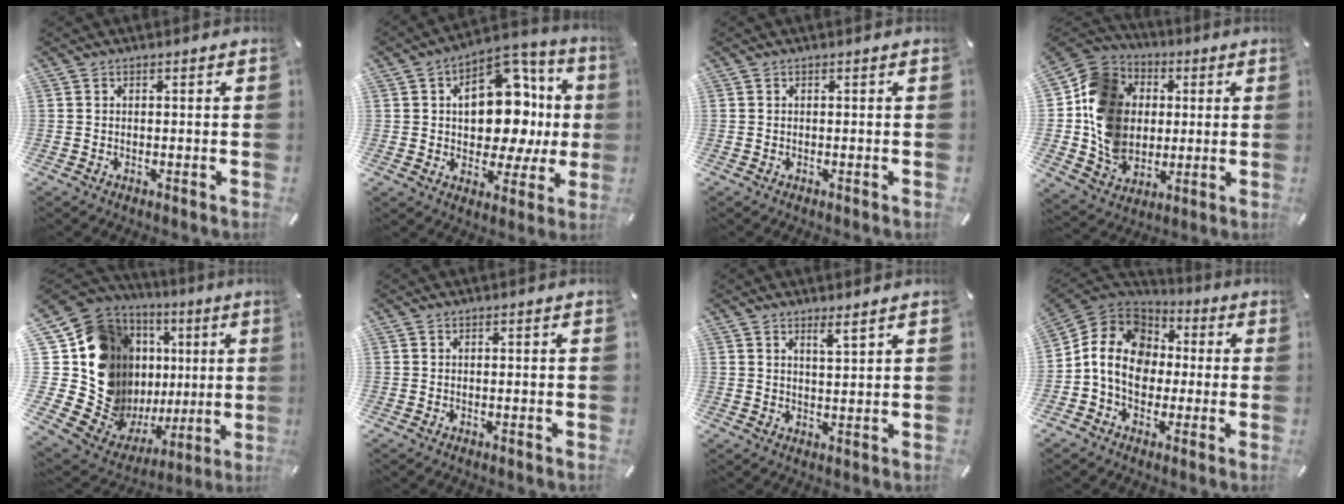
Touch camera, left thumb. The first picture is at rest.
{"total": 18.0, "force": [2.3, 12.0, 13.3], "torque": [-0.181, -0.020, 0.039]}
{"total": 0.0}
{"total": 15.3, "force": [-0.3, 13.8, 6.6], "torque": [-0.138, 0.010, -0.001]}
{"total": 21.5, "force": [2.8, 15.8, 14.4], "torque": [-0.256, -0.087, 0.093]}
{"total": 0.0}
{"total": 3.0, "force": [2.6, -0.1, 1.6], "torque": [-0.035, -0.010, 0.046]}
{"total": 13.3, "force": [-1.6, 11.3, 6.7], "torque": [-0.143, 0.021, -0.027]}